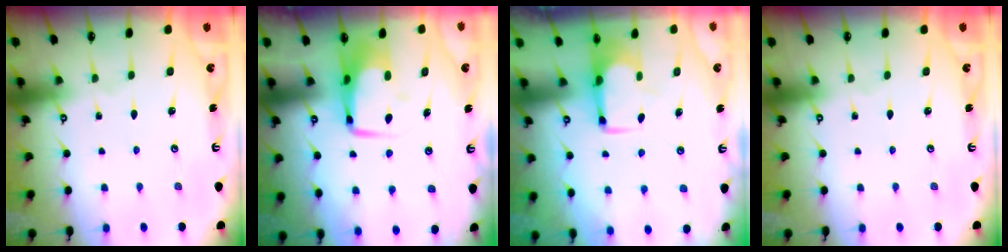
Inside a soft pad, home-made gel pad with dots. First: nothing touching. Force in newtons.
{"total": 7.5, "press": 7.3, "slide": 1.5}
{"total": 1.6, "press": 1.5, "slide": 0.6}
{"total": 0.0}